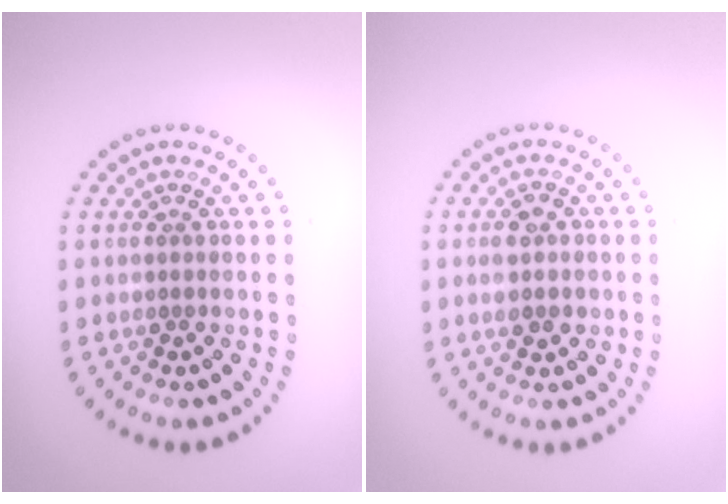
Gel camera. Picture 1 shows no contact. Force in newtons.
{"total": 2.8, "press": 2.8, "slide": 0.1}